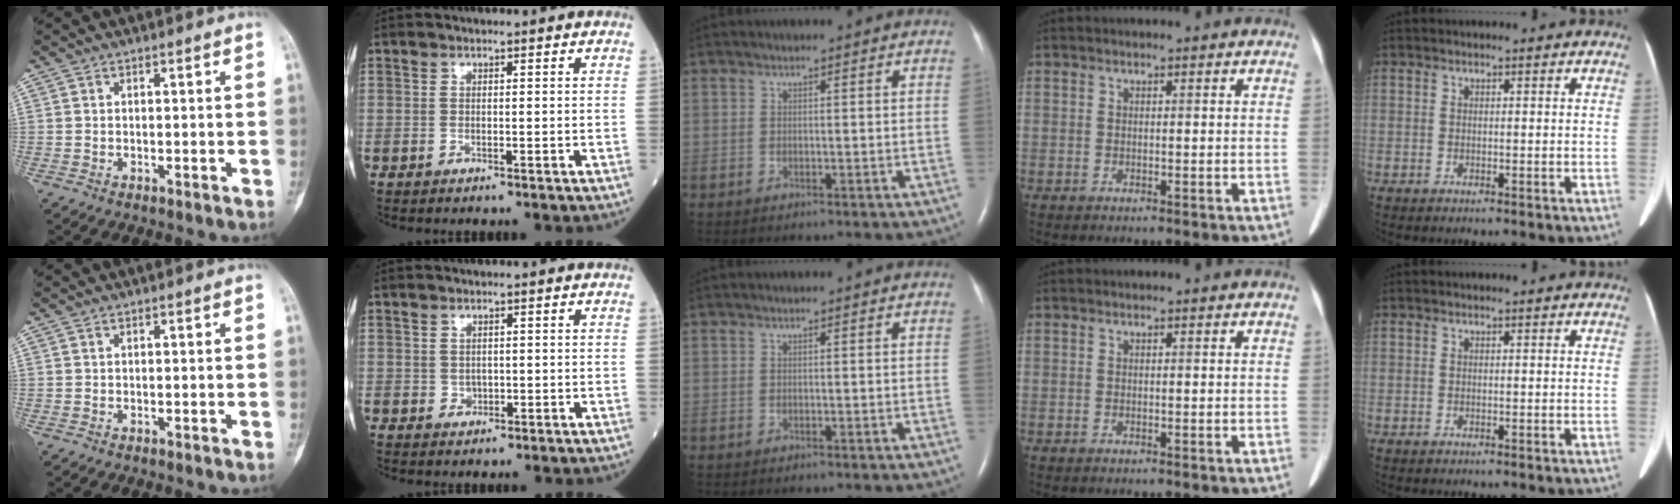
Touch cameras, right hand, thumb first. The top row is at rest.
{"index": {"total": 1.1, "force": [0.0, 1.0, 0.4], "torque": [-0.008, 0.002, 0.005]}}